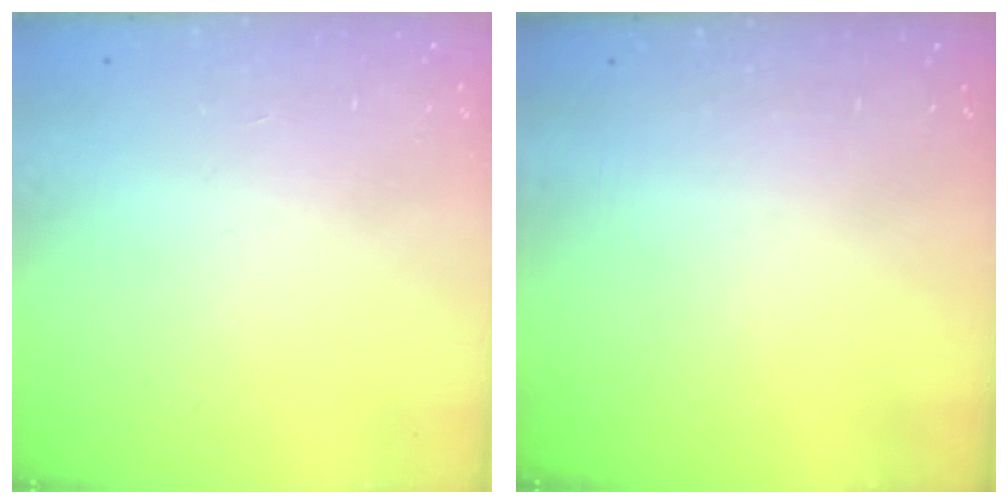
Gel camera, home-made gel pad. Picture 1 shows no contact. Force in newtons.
{"total": 0.0}